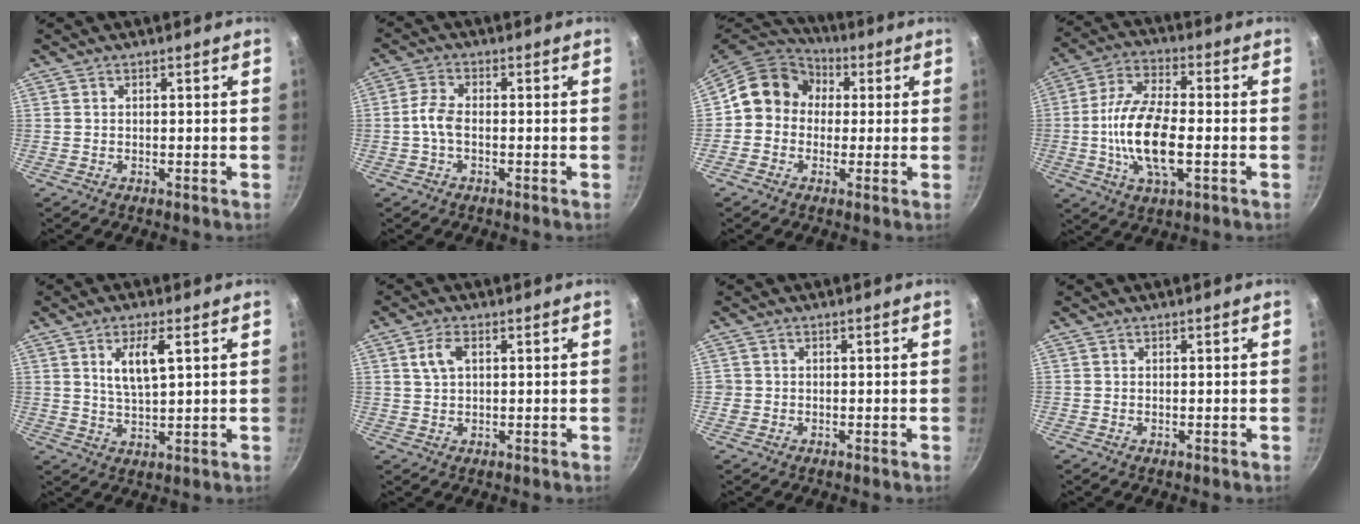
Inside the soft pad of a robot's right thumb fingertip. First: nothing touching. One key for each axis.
{"total": 4.2, "fx": -0.8, "fy": 2.3, "fz": 3.4, "tx": -0.071, "ty": 0.013, "tz": -0.021}
{"total": 12.0, "fx": 0.6, "fy": 10.6, "fz": 5.6, "tx": -0.080, "ty": 0.033, "tz": -0.003}
{"total": 14.8, "fx": -2.3, "fy": 6.2, "fz": 13.3, "tx": -0.260, "ty": 0.013, "tz": -0.046}
{"total": 6.5, "fx": 2.3, "fy": 2.1, "fz": 5.7, "tx": -0.106, "ty": -0.013, "tz": 0.048}
{"total": 3.7, "fx": 1.4, "fy": 2.0, "fz": 2.7, "tx": -0.058, "ty": 0.004, "tz": 0.028}
{"total": 1.3, "fx": -0.2, "fy": 1.2, "fz": 0.1, "tx": 0.006, "ty": 0.006, "tz": -0.005}
{"total": 0.0}